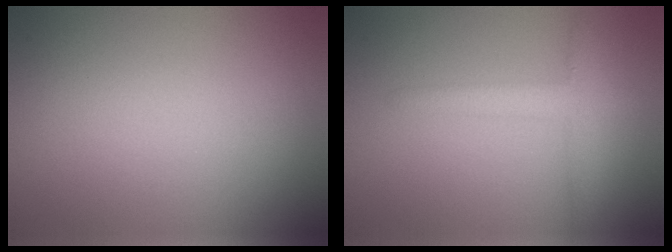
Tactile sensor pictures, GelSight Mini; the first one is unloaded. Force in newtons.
{"total": 2.8, "press": 2.8, "slide": 0.2}